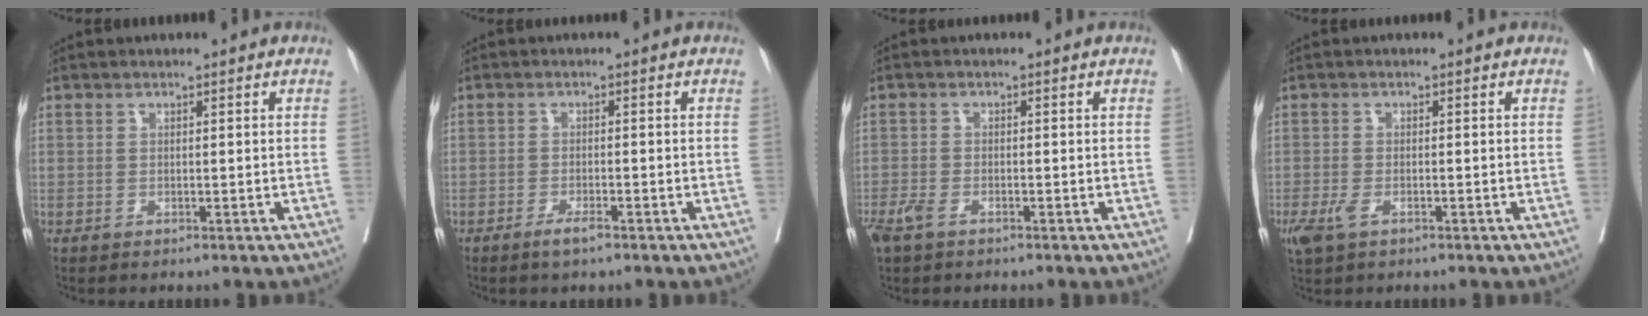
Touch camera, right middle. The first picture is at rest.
{"total": 2.2, "force": [-1.5, 0.3, 1.5], "torque": [-0.030, -0.002, -0.027]}
{"total": 3.0, "force": [-1.9, 1.2, 1.9], "torque": [-0.045, -0.004, -0.036]}
{"total": 3.2, "force": [-1.6, 1.4, 2.3], "torque": [-0.055, -0.006, -0.026]}